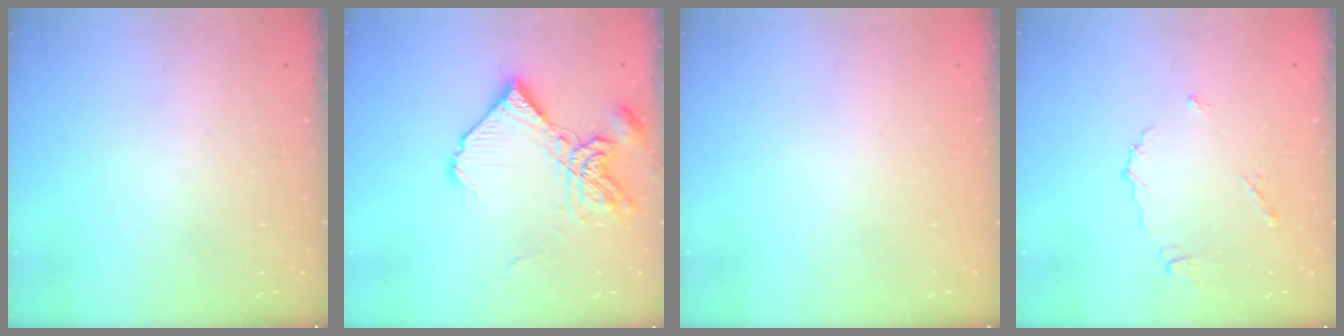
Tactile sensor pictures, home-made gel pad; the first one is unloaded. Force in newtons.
{"total": 12.9, "press": 12.8, "slide": 1.6}
{"total": 1.9, "press": 1.9, "slide": 0.1}
{"total": 6.4, "press": 6.3, "slide": 0.6}